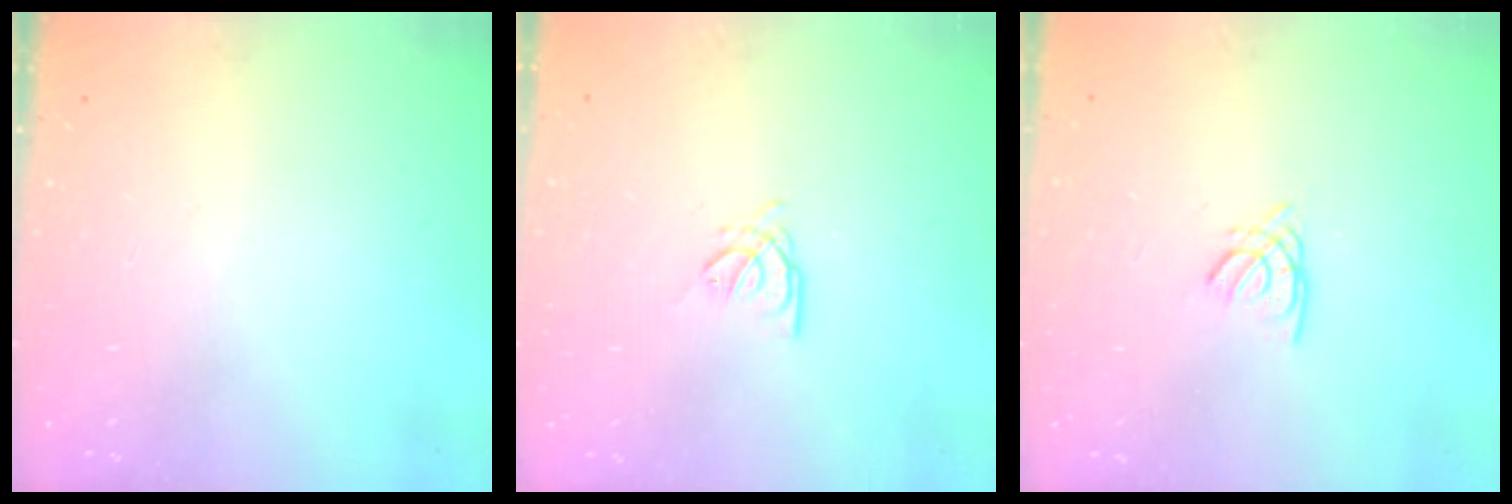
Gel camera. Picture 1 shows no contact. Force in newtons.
{"total": 0.9, "press": 0.8, "slide": 0.2}
{"total": 1.6, "press": 1.6, "slide": 0.2}